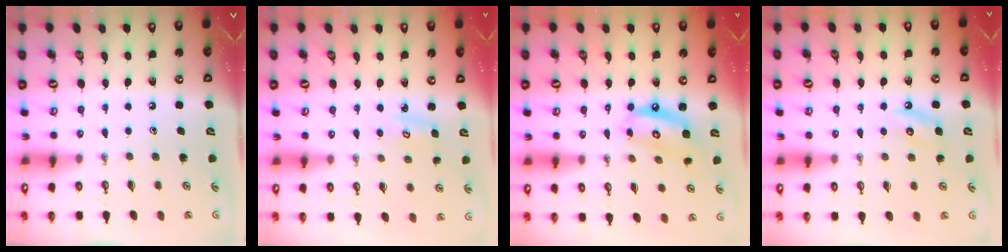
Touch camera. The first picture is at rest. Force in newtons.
{"total": 2.8, "press": 2.8, "slide": 0.2}
{"total": 10.9, "press": 10.8, "slide": 1.1}
{"total": 5.6, "press": 5.6, "slide": 0.8}